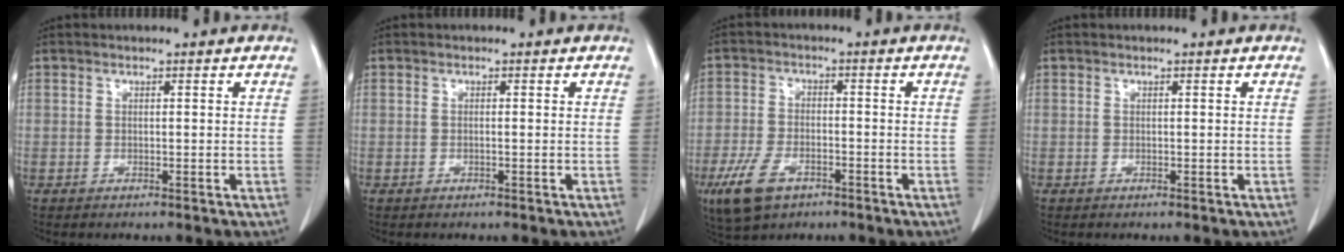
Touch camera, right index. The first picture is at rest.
{"total": 0.0}
{"total": 7.5, "force": [-4.1, 4.0, 4.9], "torque": [-0.107, -0.006, -0.066]}
{"total": 0.0}